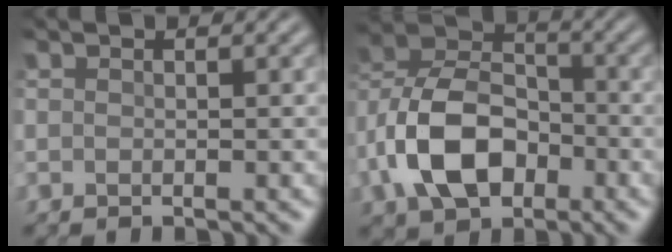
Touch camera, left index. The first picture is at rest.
{"total": 9.4, "force": [-3.2, 5.9, 6.5], "torque": [-0.135, 0.013, -0.068]}